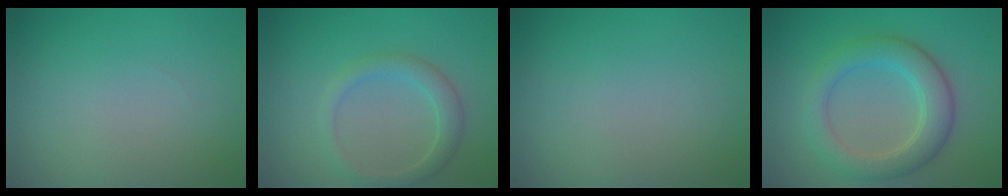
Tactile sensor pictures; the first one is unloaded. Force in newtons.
{"total": 2.4, "press": 2.4, "slide": 0.1}
{"total": 0.0}
{"total": 4.6, "press": 4.6, "slide": 0.0}